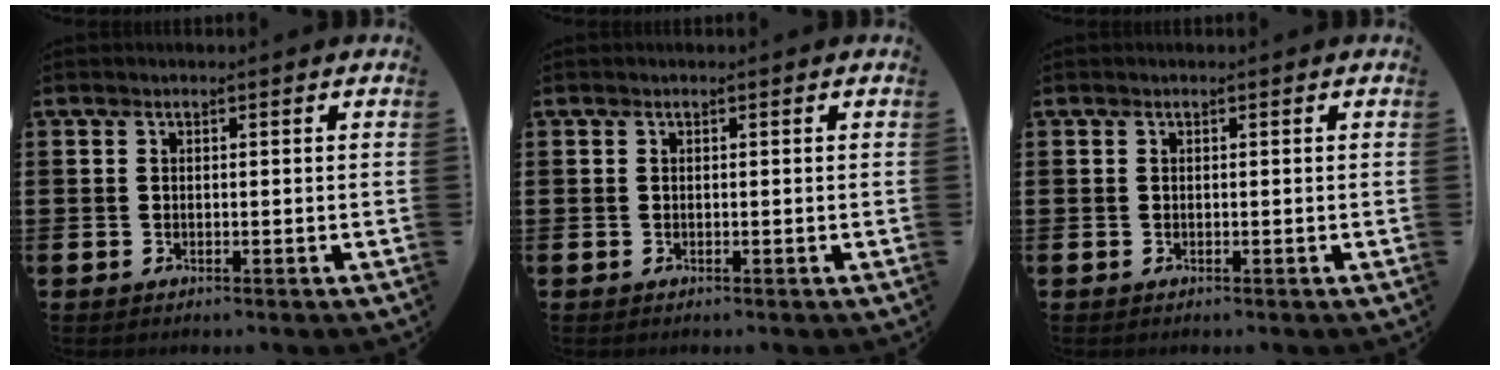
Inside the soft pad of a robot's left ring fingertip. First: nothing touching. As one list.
[{"total": 0.0}, {"total": 0.0}]